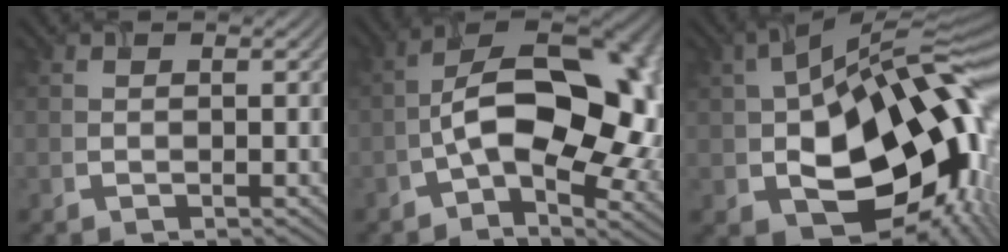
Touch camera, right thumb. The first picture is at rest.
{"total": 14.8, "force": [-2.1, 8.6, 11.9], "torque": [-0.169, 0.008, -0.034]}
{"total": 19.7, "force": [-1.4, 11.3, 16.0], "torque": [-0.263, -0.022, -0.012]}